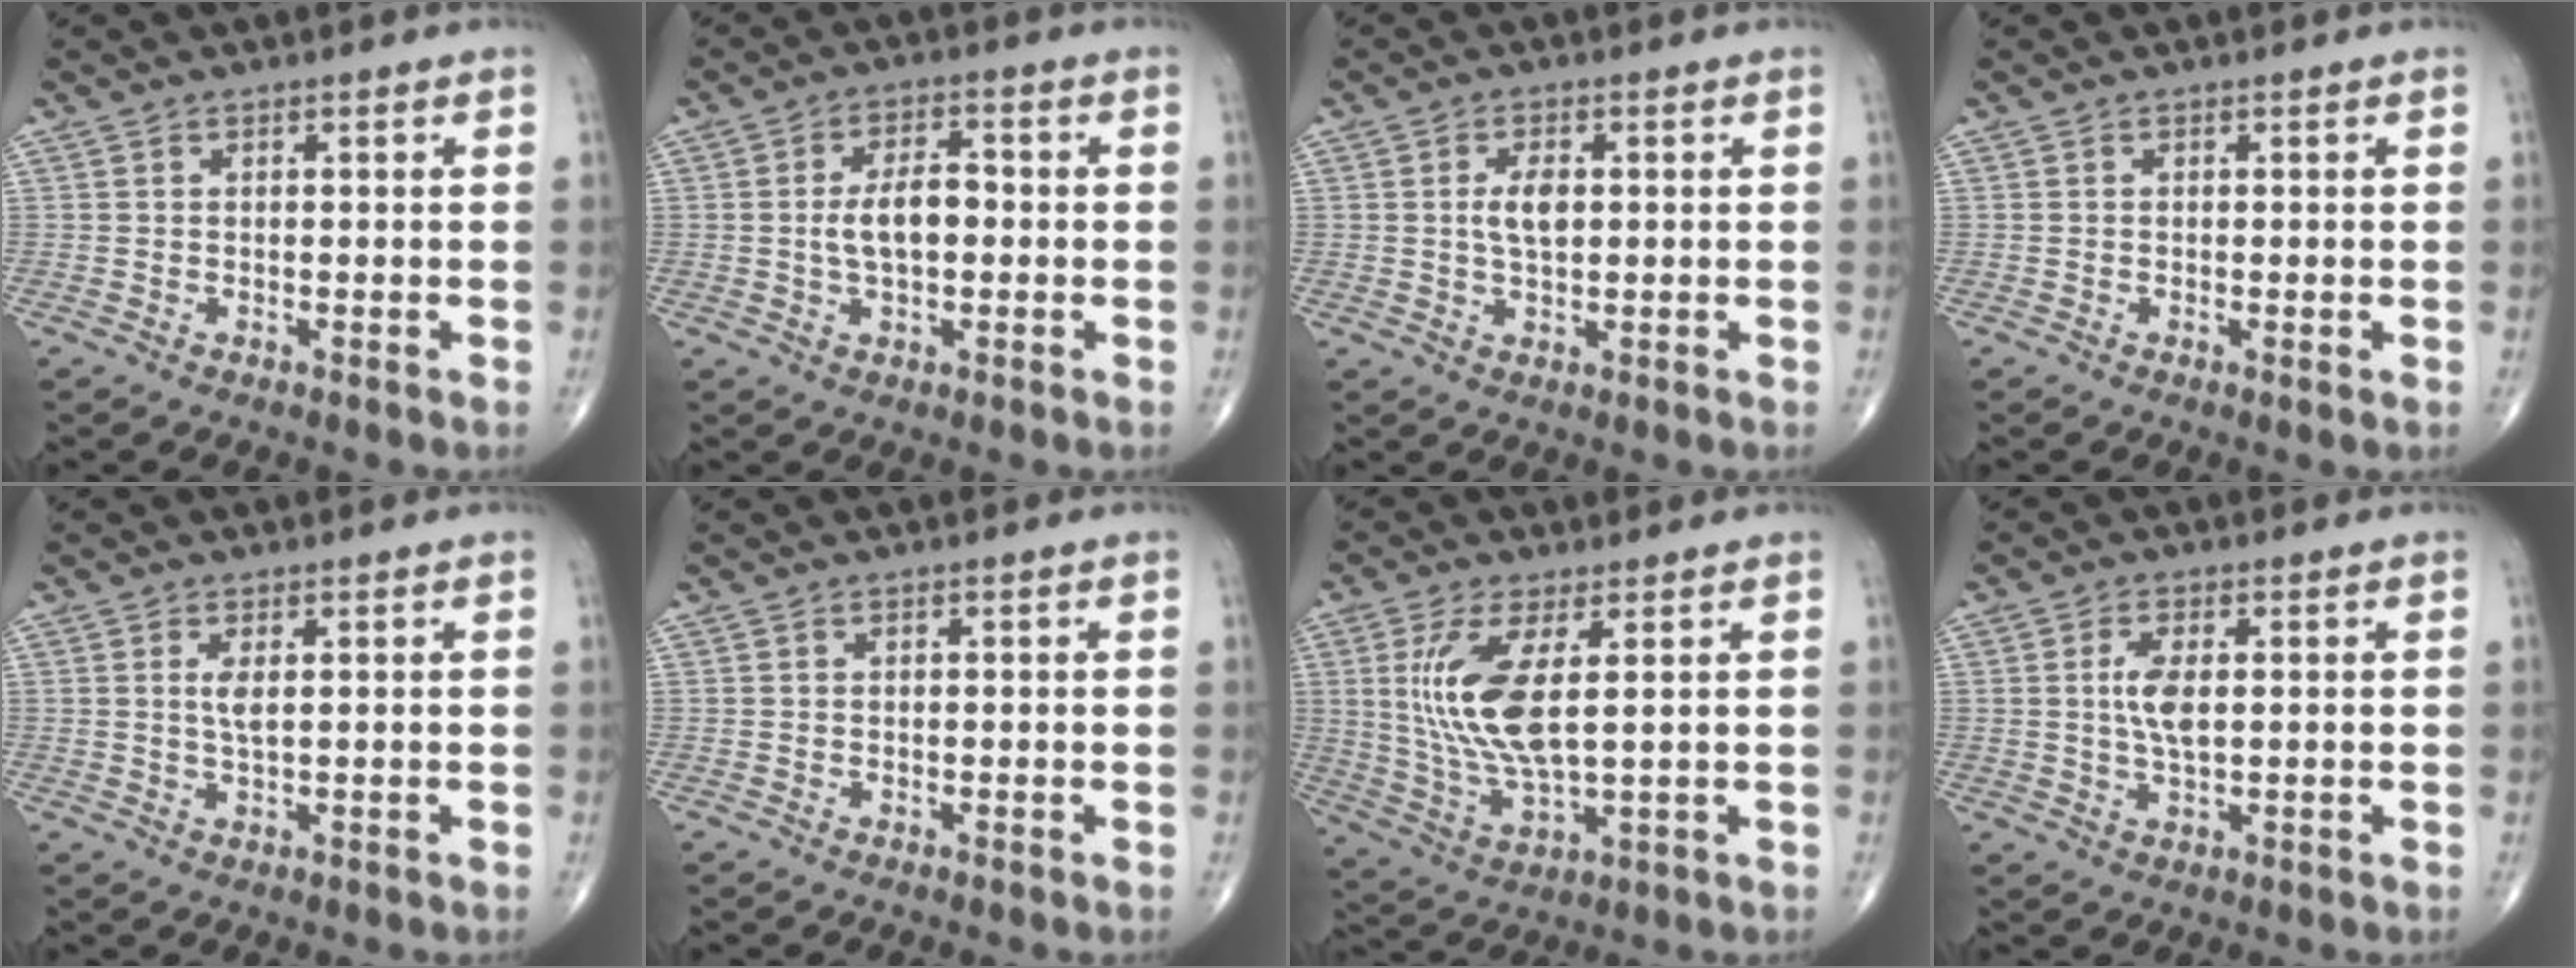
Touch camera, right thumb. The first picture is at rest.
{"total": 6.8, "force": [-0.3, 3.5, 5.8], "torque": [-0.104, 0.014, -0.009]}
{"total": 4.4, "force": [0.6, 2.2, 3.7], "torque": [-0.068, -0.003, 0.010]}
{"total": 0.6, "force": [-0.1, 0.1, 0.6], "torque": [-0.012, -0.003, -0.002]}
{"total": 2.2, "force": [0.6, 0.5, 2.0], "torque": [-0.043, -0.004, 0.016]}
{"total": 0.0}
{"total": 12.4, "force": [2.6, 4.2, 11.4], "torque": [-0.250, -0.019, 0.061]}
{"total": 5.0, "force": [0.7, 2.1, 4.5], "torque": [-0.091, -0.002, 0.014]}